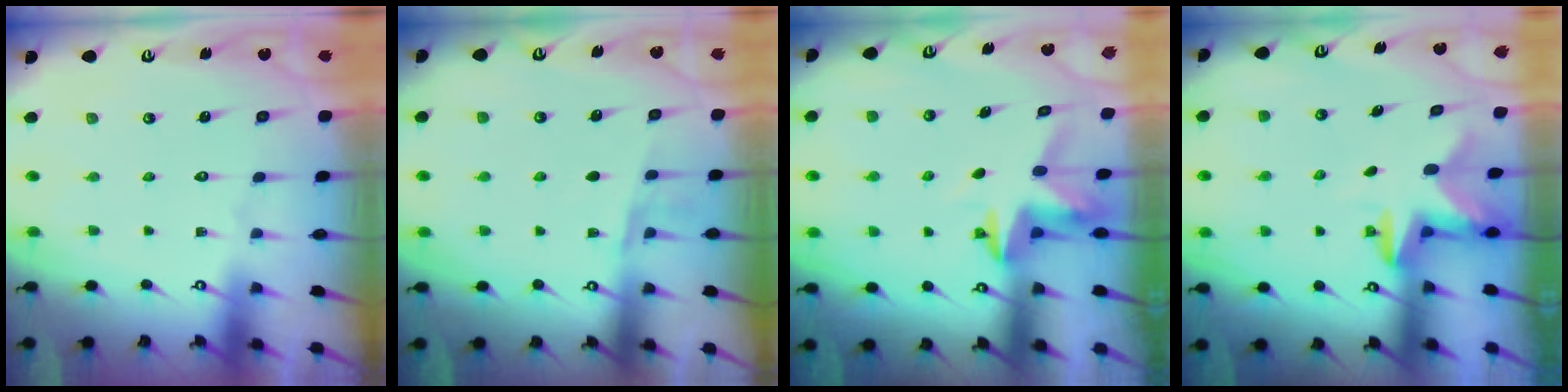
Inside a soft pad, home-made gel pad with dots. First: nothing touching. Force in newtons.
{"total": 4.4, "press": 4.3, "slide": 1.3}
{"total": 3.9, "press": 3.9, "slide": 0.3}
{"total": 2.5, "press": 2.5, "slide": 0.5}